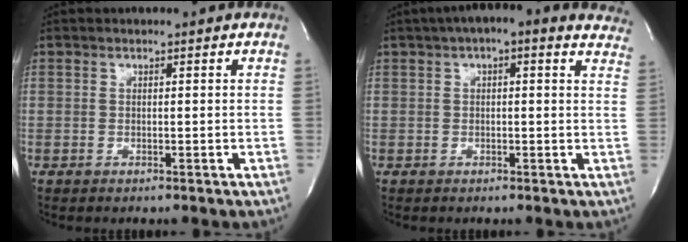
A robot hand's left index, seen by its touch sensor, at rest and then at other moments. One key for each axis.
{"total": 12.2, "fx": 9.4, "fy": 3.7, "fz": 6.7, "tx": -0.076, "ty": 0.032, "tz": 0.098}